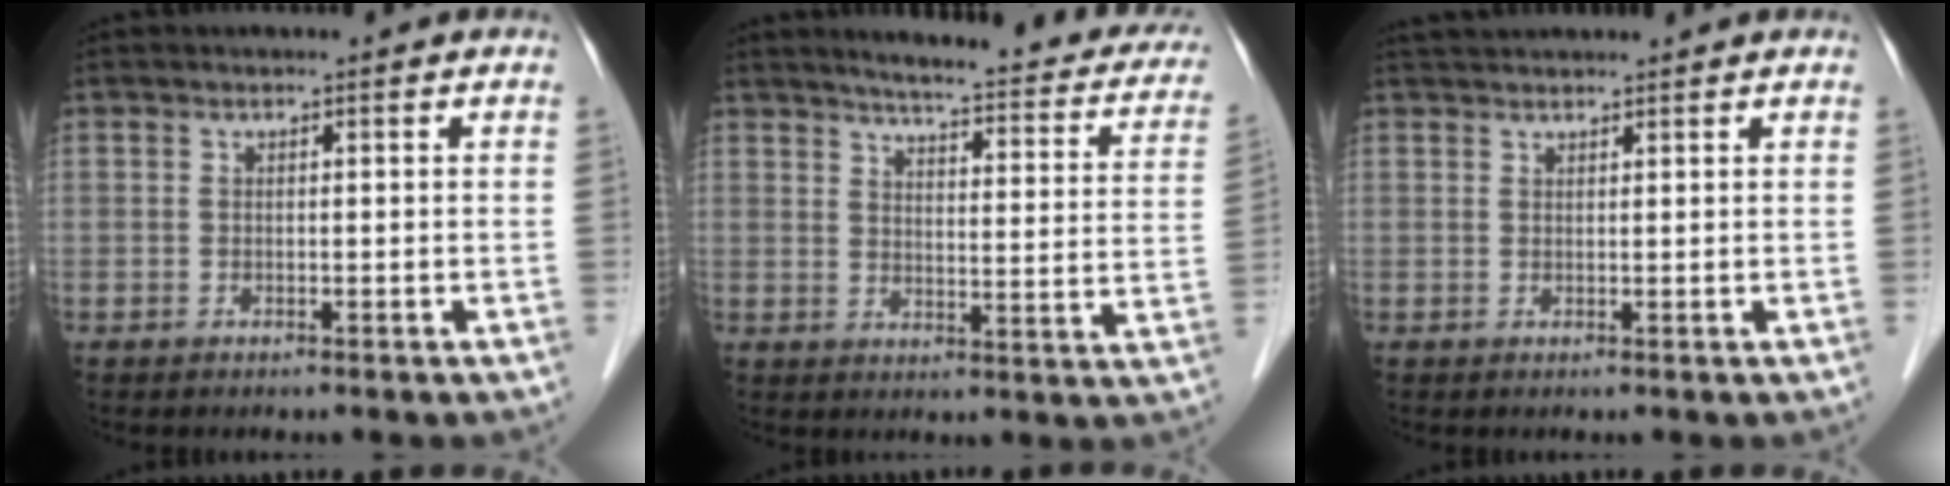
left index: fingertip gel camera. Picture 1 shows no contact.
{"total": 20.4, "force": [17.3, 3.5, 10.1], "torque": [-0.114, -0.035, 0.189]}
{"total": 3.2, "force": [3.0, 0.4, 1.0], "torque": [-0.013, 0.032, 0.050]}